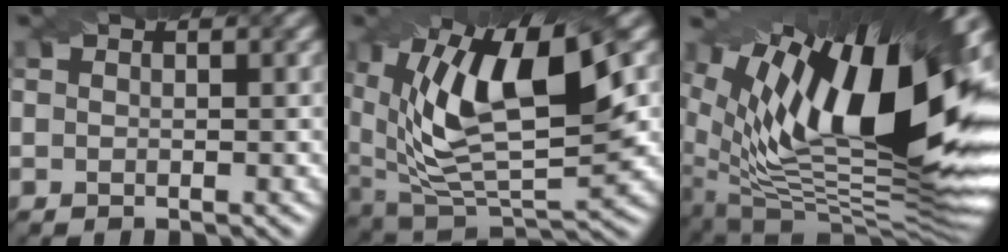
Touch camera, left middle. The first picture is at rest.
{"total": 13.3, "force": [3.8, 5.8, 11.4], "torque": [-0.207, 0.000, 0.065]}
{"total": 18.2, "force": [5.9, 7.1, 15.8], "torque": [-0.261, 0.009, 0.100]}